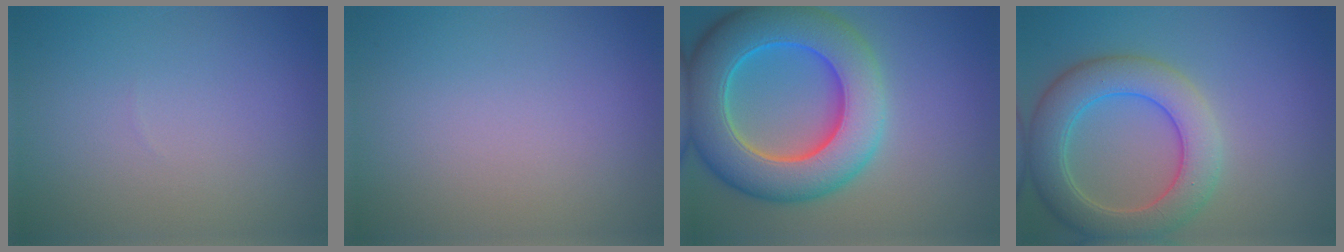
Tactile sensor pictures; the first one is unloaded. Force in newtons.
{"total": 0.0}
{"total": 10.9, "press": 10.9, "slide": 0.4}
{"total": 6.7, "press": 6.6, "slide": 0.7}